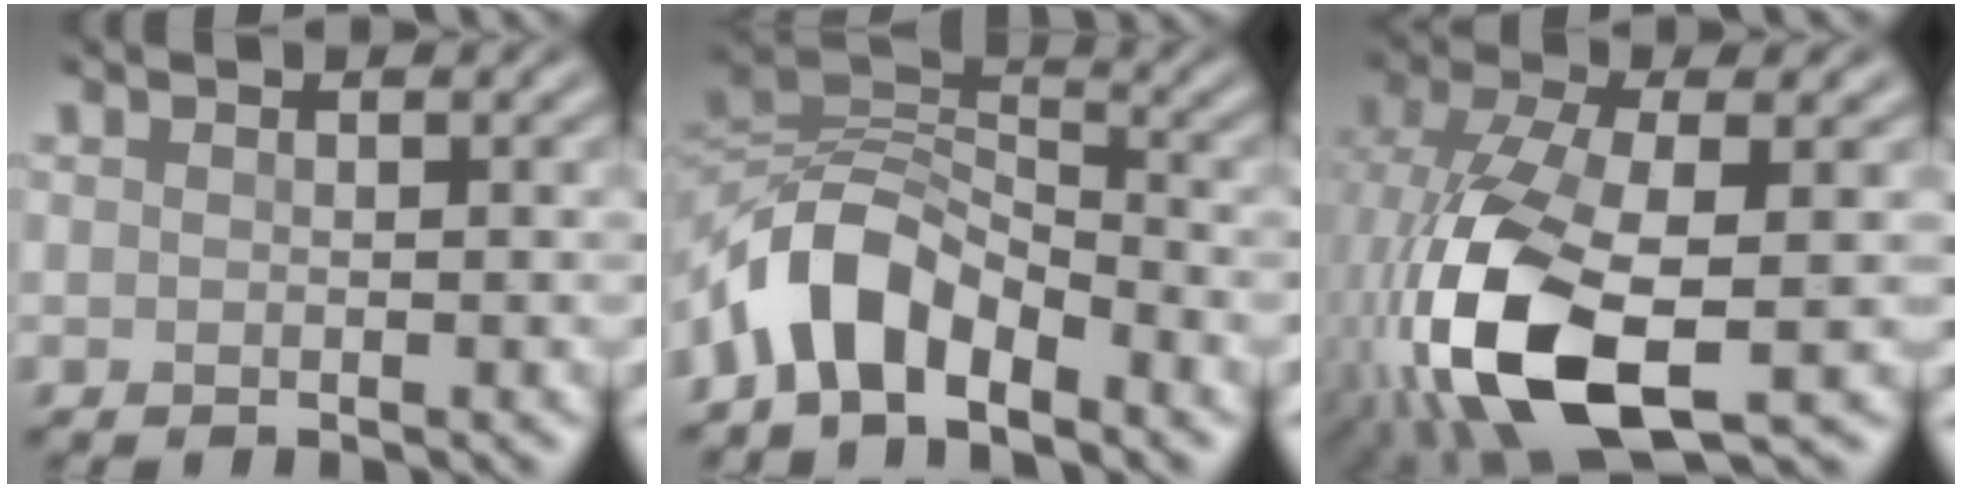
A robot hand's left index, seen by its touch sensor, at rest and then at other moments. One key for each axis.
{"total": 6.5, "fx": -4.3, "fy": 3.2, "fz": 3.7, "tx": -0.059, "ty": 0.005, "tz": -0.090}
{"total": 12.5, "fx": -3.9, "fy": 5.6, "fz": 10.5, "tx": -0.238, "ty": -0.018, "tz": -0.075}